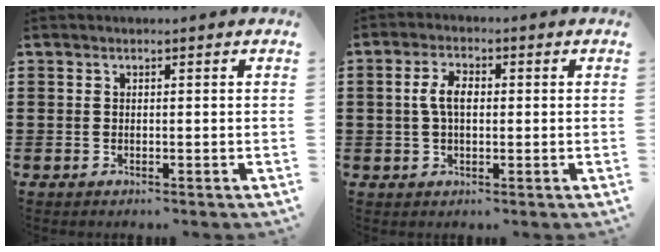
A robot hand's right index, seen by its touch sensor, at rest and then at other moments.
{"total": 4.5, "force": [0.3, 2.3, 3.8], "torque": [-0.085, 0.007, 0.001]}